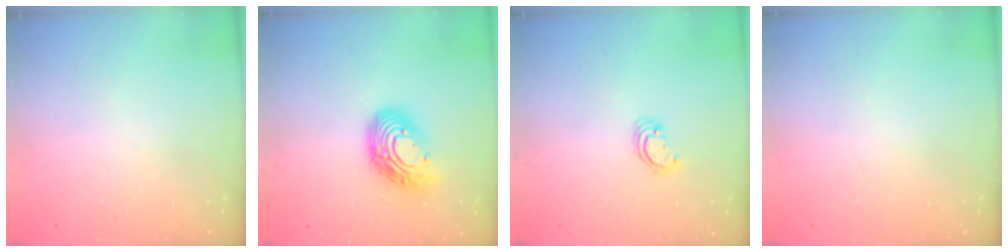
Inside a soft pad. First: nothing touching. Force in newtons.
{"total": 14.9, "press": 14.9, "slide": 1.3}
{"total": 2.7, "press": 2.7, "slide": 0.2}
{"total": 0.0}